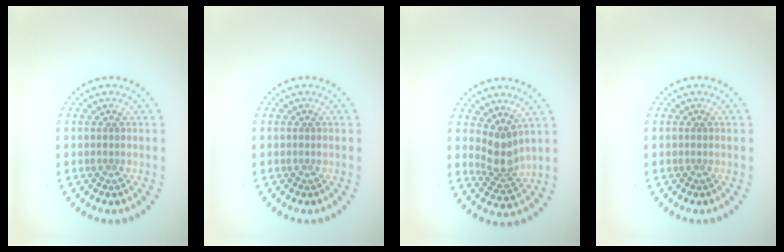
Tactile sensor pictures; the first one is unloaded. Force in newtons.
{"total": 0.0}
{"total": 2.7, "press": 2.0, "slide": 1.8}
{"total": 0.0}